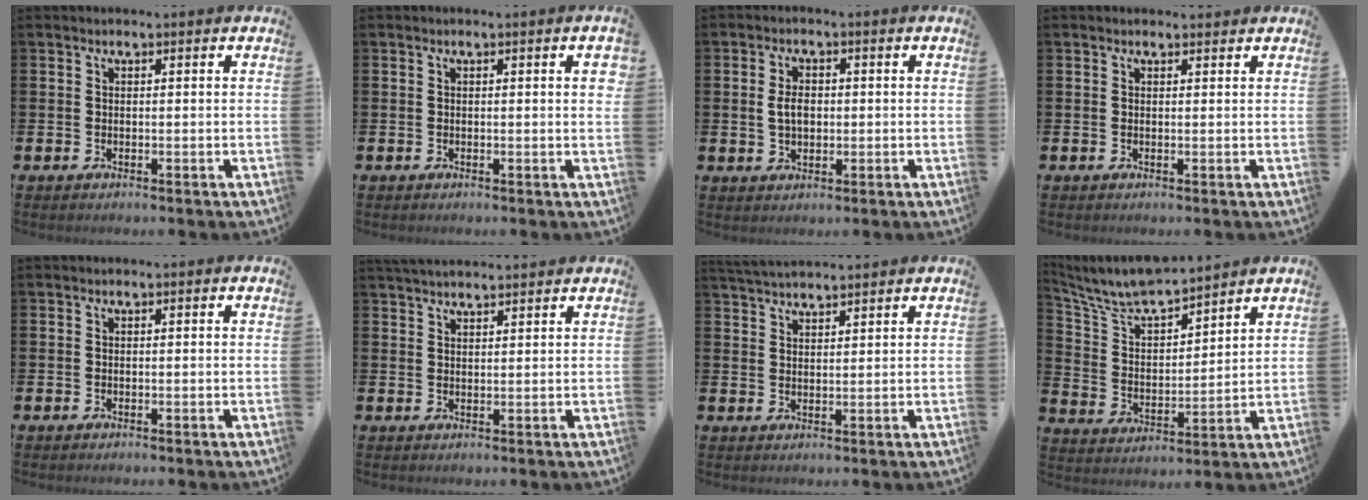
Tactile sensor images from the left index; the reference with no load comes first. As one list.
[{"total": 1.8, "force": [0.3, 0.1, 1.7], "torque": [-0.031, 0.003, 0.002]}, {"total": 3.3, "force": [0.3, 2.1, 2.6], "torque": [-0.035, 0.002, -0.001]}, {"total": 0.9, "force": [0.8, 0.3, 0.2], "torque": [0.004, 0.000, 0.012]}, {"total": 0.0}, {"total": 3.0, "force": [2.9, 0.2, 0.3], "torque": [-0.012, -0.010, 0.054]}, {"total": 3.6, "force": [3.6, 0.3, 0.5], "torque": [-0.019, -0.014, 0.067]}, {"total": 7.9, "force": [7.4, 1.5, 2.4], "torque": [-0.084, -0.047, 0.133]}]